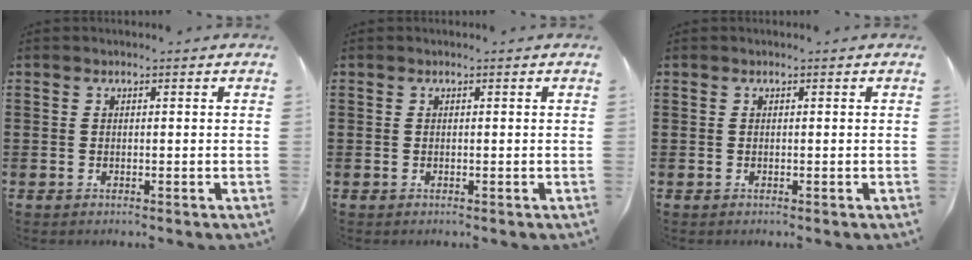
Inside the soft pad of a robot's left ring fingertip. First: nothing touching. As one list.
[{"total": 0.0}, {"total": 0.0}]